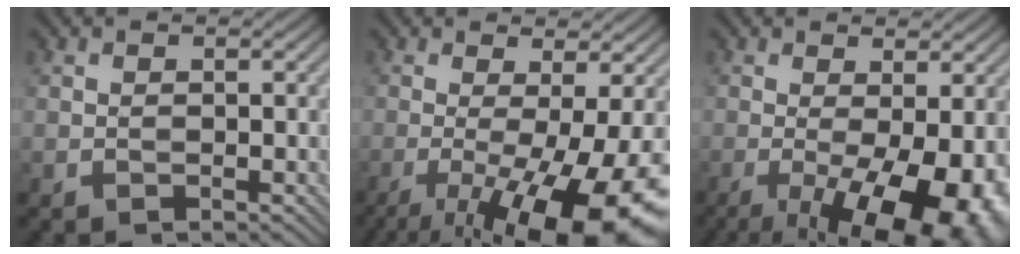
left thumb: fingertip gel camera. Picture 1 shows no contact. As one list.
[{"total": 14.4, "force": [-5.3, 3.7, 12.9], "torque": [-0.187, -0.008, -0.072]}, {"total": 14.1, "force": [-5.0, 4.5, 12.4], "torque": [-0.177, -0.010, -0.064]}]